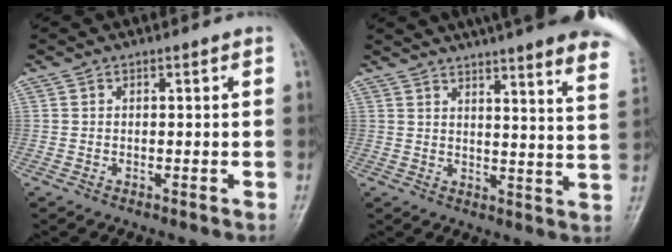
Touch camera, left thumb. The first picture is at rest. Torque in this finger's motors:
{"motor_torque": [1.11, -0.33, 1.43, -1.34, 0.08]}